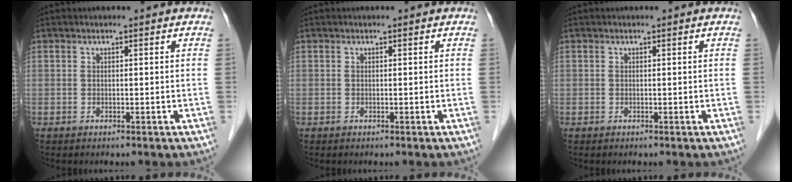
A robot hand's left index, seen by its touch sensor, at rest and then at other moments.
{"total": 0.0}
{"total": 0.0}